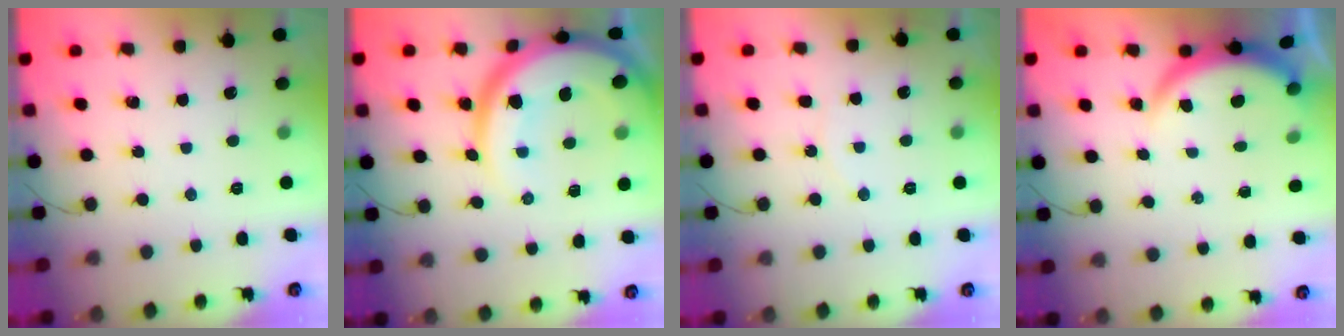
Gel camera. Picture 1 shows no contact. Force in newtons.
{"total": 20.2, "press": 20.1, "slide": 2.0}
{"total": 4.2, "press": 4.0, "slide": 1.4}
{"total": 3.9, "press": 3.9, "slide": 0.2}